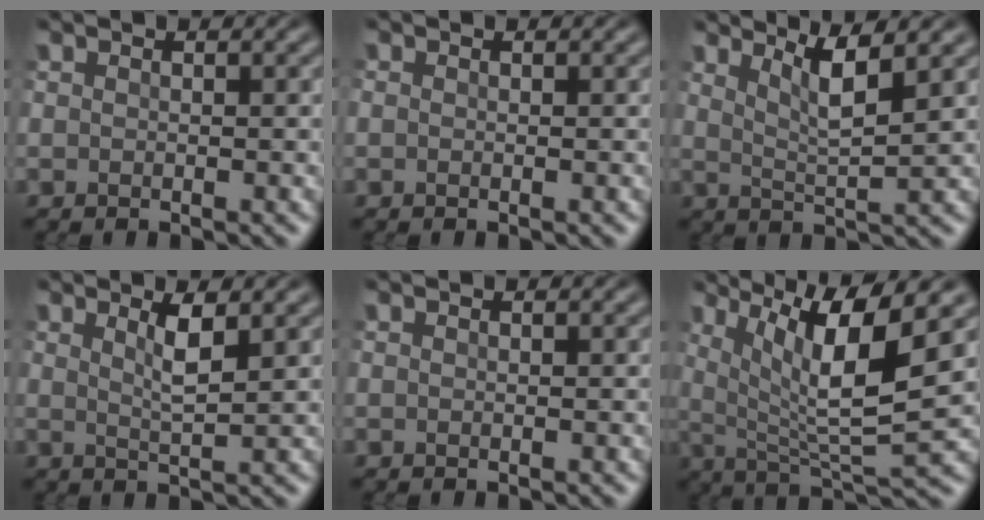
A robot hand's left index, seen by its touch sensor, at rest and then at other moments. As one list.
[{"total": 0.0}, {"total": 3.3, "force": [2.0, 0.5, 2.6], "torque": [-0.042, -0.004, 0.040]}, {"total": 2.2, "force": [0.8, 0.5, 2.0], "torque": [-0.029, -0.004, 0.013]}, {"total": 0.0}, {"total": 9.2, "force": [3.0, 2.1, 8.4], "torque": [-0.138, -0.003, 0.058]}]